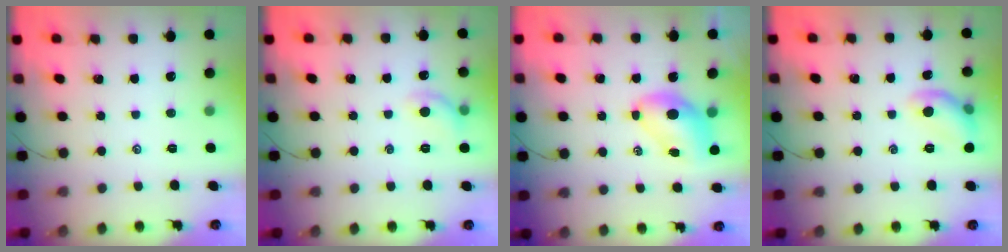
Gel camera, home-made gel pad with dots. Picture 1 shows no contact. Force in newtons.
{"total": 6.9, "press": 6.8, "slide": 0.9}
{"total": 7.2, "press": 7.1, "slide": 1.3}
{"total": 8.4, "press": 8.3, "slide": 1.4}